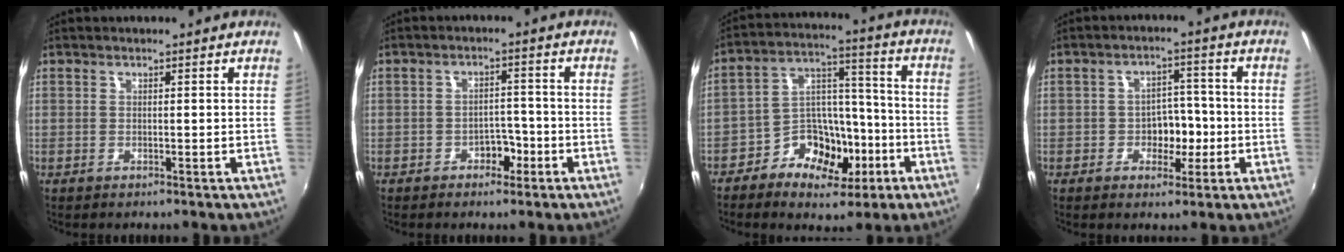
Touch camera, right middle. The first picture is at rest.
{"total": 3.4, "force": [-2.0, 2.4, 1.4], "torque": [-0.026, 0.007, -0.029]}
{"total": 12.6, "force": [-6.5, 8.5, 6.6], "torque": [-0.117, 0.038, -0.101]}
{"total": 5.5, "force": [-1.6, 4.2, 3.1], "torque": [-0.046, 0.009, -0.022]}